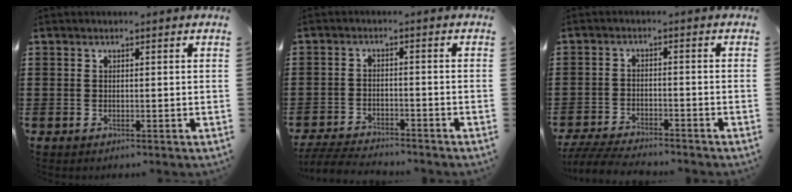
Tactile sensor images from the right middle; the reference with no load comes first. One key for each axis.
{"total": 4.4, "fx": -4.3, "fy": 0.4, "fz": 0.9, "tx": -0.028, "ty": -0.002, "tz": -0.090}
{"total": 4.7, "fx": -4.6, "fy": 0.2, "fz": 1.2, "tx": -0.032, "ty": -0.007, "tz": -0.094}